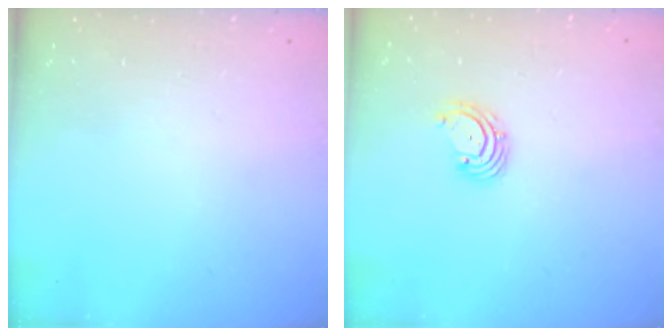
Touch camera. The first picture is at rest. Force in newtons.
{"total": 2.7, "press": 2.7, "slide": 0.6}